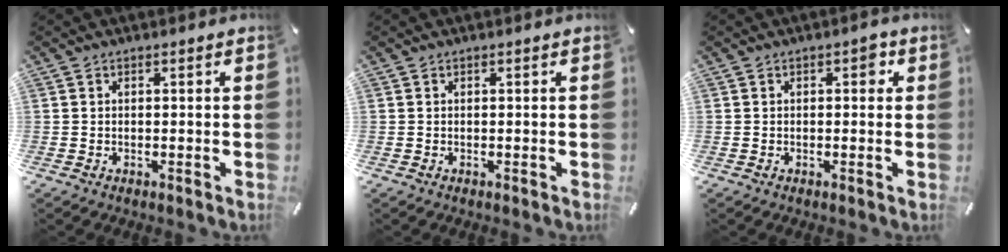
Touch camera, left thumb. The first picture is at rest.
{"total": 0.0}
{"total": 2.4, "force": [0.4, 1.4, 1.9], "torque": [-0.016, 0.002, -0.001]}